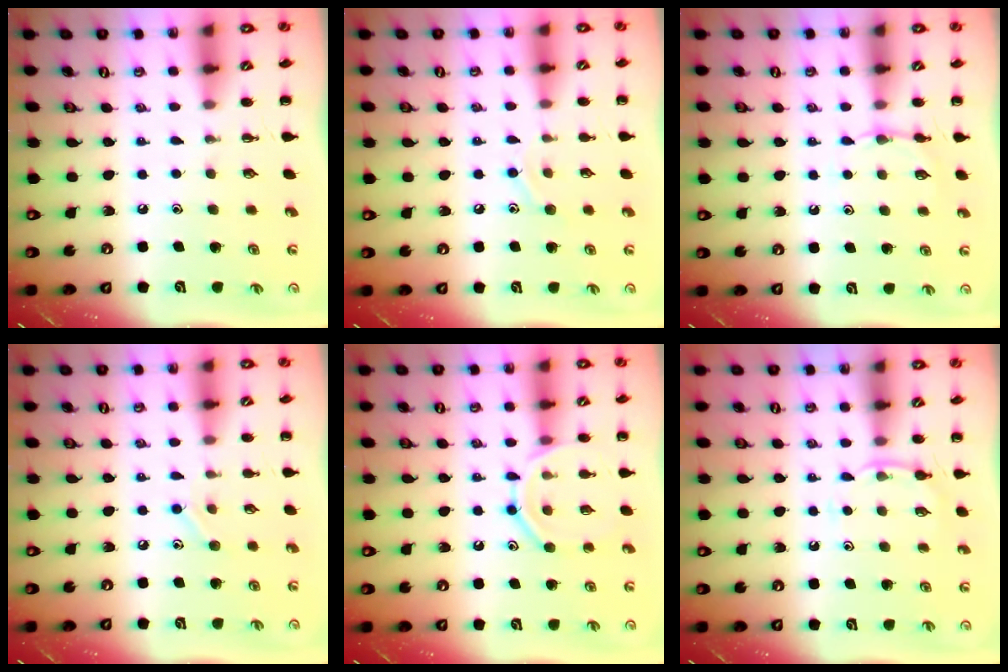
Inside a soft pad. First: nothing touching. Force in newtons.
{"total": 8.9, "press": 8.7, "slide": 1.7}
{"total": 4.4, "press": 4.1, "slide": 1.5}
{"total": 7.2, "press": 7.0, "slide": 1.8}
{"total": 11.6, "press": 11.5, "slide": 1.1}
{"total": 5.7, "press": 5.4, "slide": 1.6}